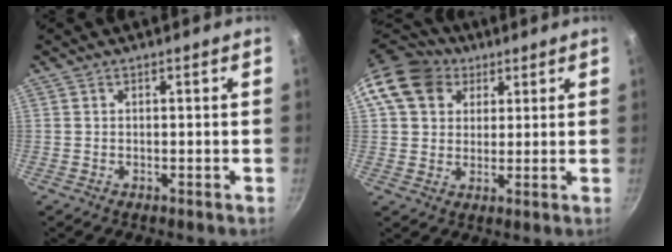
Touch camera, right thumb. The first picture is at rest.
{"total": 12.4, "force": [4.8, 10.0, 5.6], "torque": [-0.086, 0.014, 0.075]}